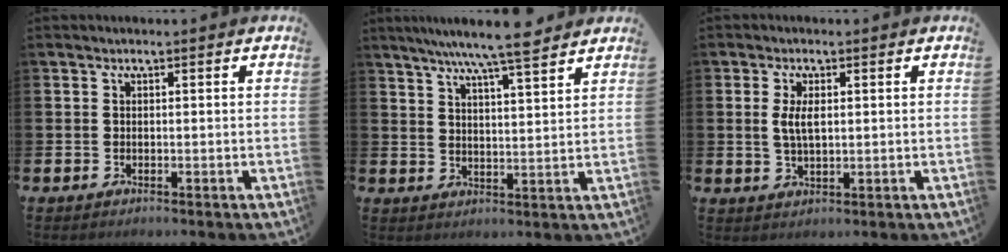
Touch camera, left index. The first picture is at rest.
{"total": 7.7, "force": [6.9, 0.1, 3.3], "torque": [-0.074, -0.029, 0.122]}
{"total": 3.3, "force": [0.9, 1.4, 2.9], "torque": [-0.052, 0.004, 0.012]}